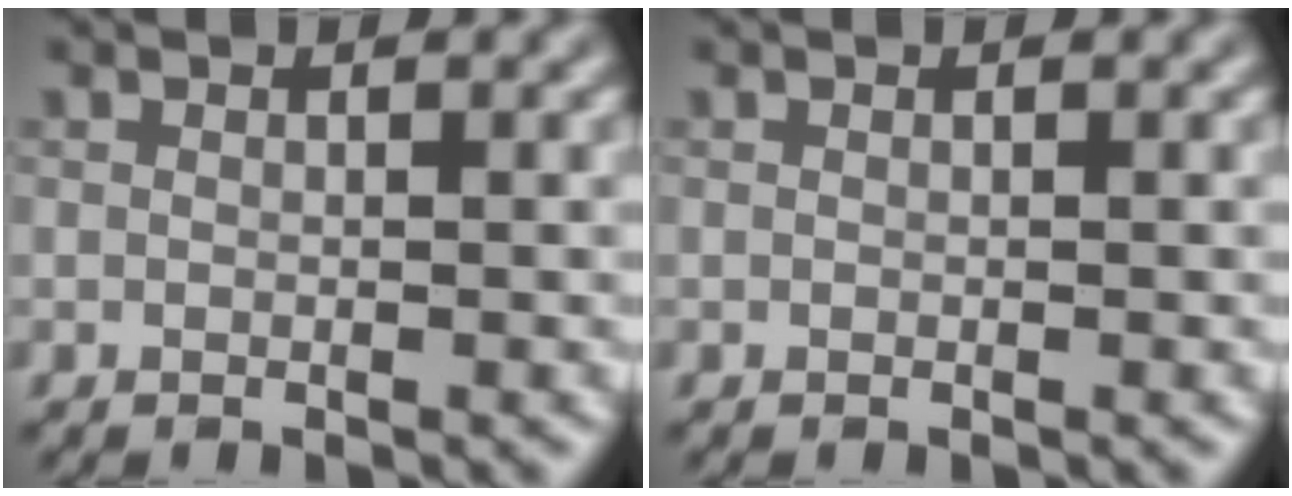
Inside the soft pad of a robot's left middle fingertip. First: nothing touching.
{"total": 0.0}